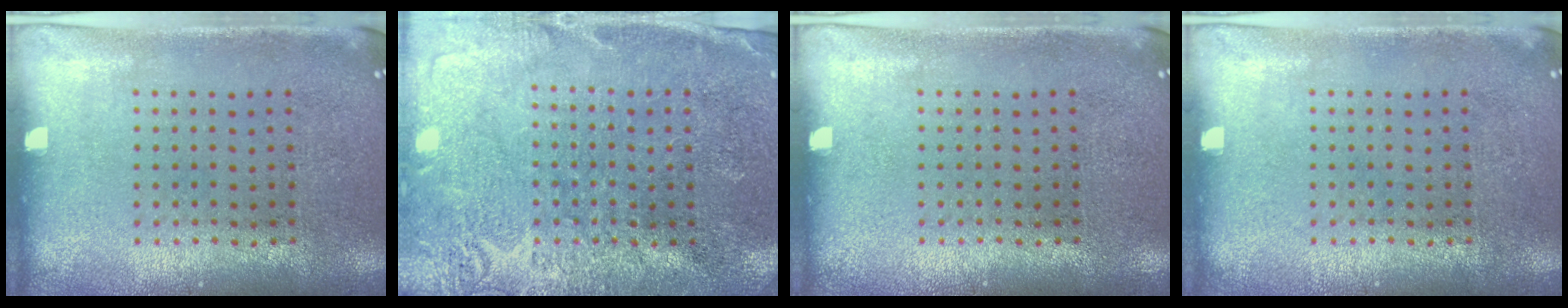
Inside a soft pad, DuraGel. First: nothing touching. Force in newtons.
{"total": 2.8, "press": 2.8, "slide": 0.3}
{"total": 0.0}
{"total": 0.0}